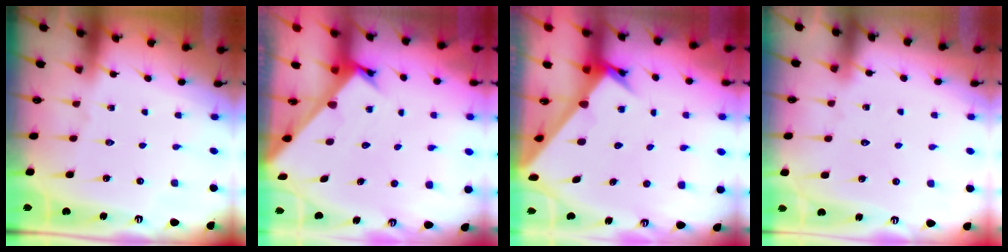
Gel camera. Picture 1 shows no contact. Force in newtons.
{"total": 2.2, "press": 2.2, "slide": 0.1}
{"total": 3.4, "press": 3.4, "slide": 0.3}
{"total": 2.9, "press": 2.9, "slide": 0.2}